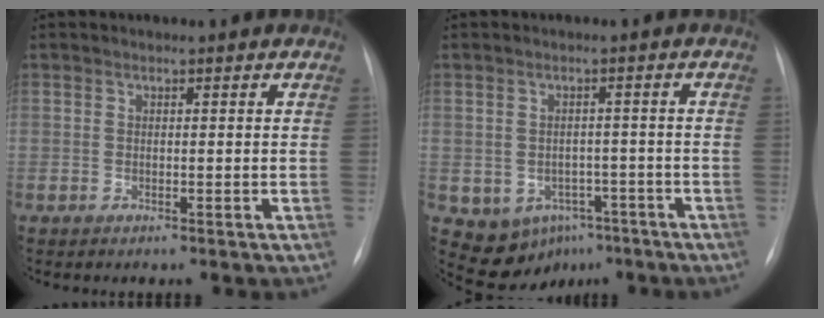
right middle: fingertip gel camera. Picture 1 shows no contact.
{"total": 7.6, "force": [-4.0, 5.9, 2.7], "torque": [-0.042, 0.020, -0.042]}